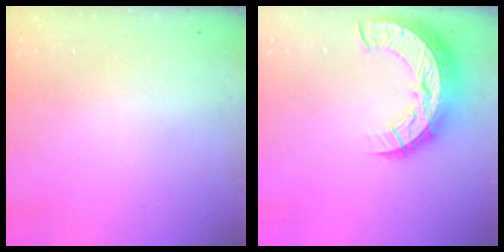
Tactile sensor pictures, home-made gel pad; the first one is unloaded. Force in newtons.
{"total": 15.0, "press": 15.0, "slide": 1.0}